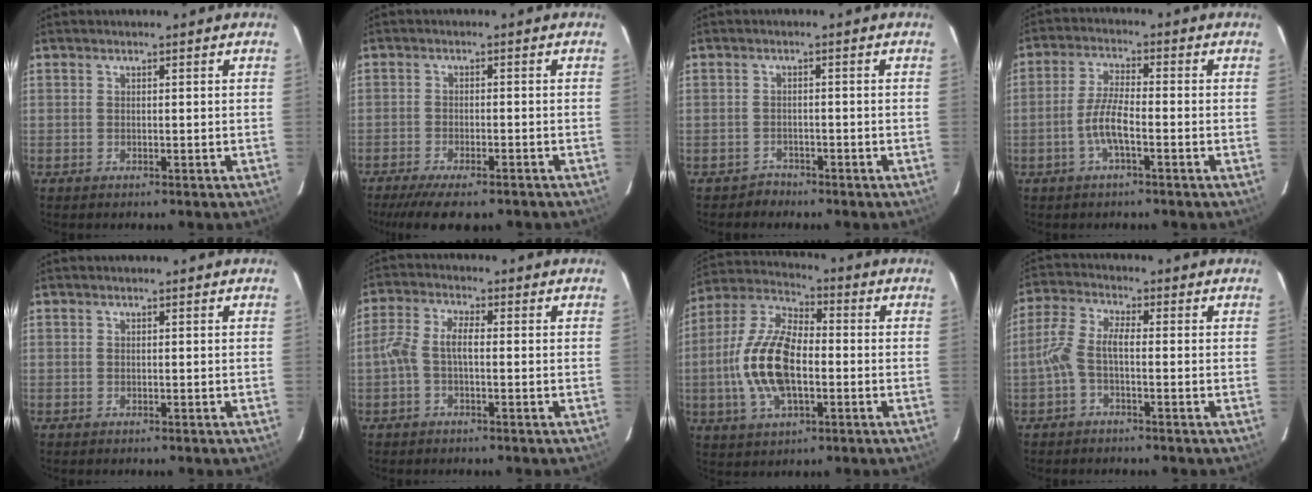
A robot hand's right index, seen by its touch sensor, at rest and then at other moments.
{"total": 10.3, "force": [-8.2, 2.6, 5.7], "torque": [-0.129, -0.030, -0.132]}
{"total": 2.2, "force": [-1.7, 1.3, -0.4], "torque": [0.005, 0.009, -0.029]}
{"total": 4.0, "force": [-1.7, 0.7, 3.5], "torque": [-0.079, 0.003, -0.034]}
{"total": 0.0}
{"total": 4.6, "force": [-0.9, 1.8, 4.2], "torque": [-0.093, 0.014, -0.021]}
{"total": 15.4, "force": [-2.4, 7.3, 13.3], "torque": [-0.282, 0.007, -0.048]}
{"total": 5.0, "force": [-1.5, 1.6, 4.5], "torque": [-0.109, 0.014, -0.034]}